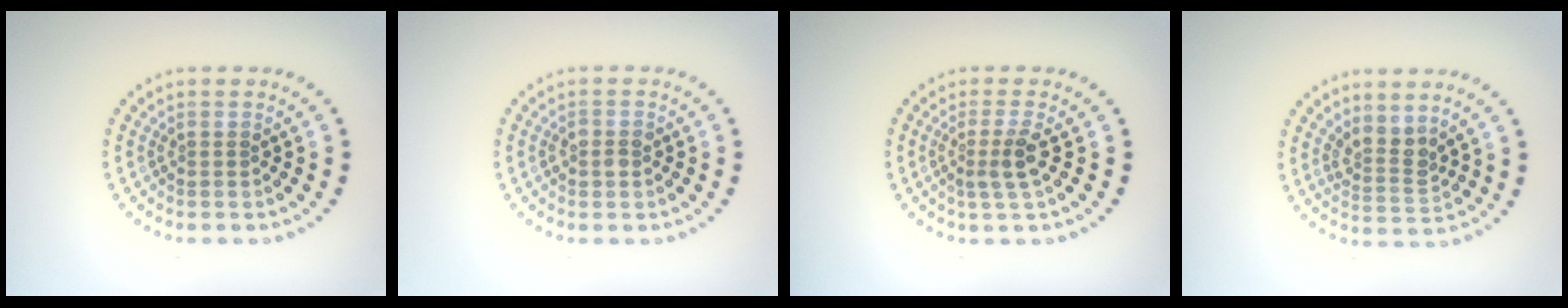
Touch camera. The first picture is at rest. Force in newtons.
{"total": 1.3, "press": 1.2, "slide": 0.3}
{"total": 2.4, "press": 1.8, "slide": 1.5}
{"total": 2.6, "press": 1.9, "slide": 1.7}